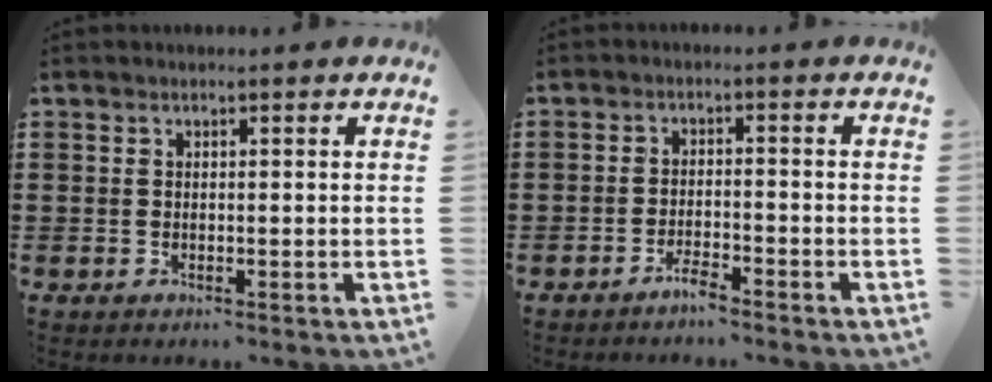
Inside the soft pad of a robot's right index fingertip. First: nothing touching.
{"total": 2.4, "force": [-2.2, 0.2, 1.0], "torque": [-0.020, 0.005, -0.042]}